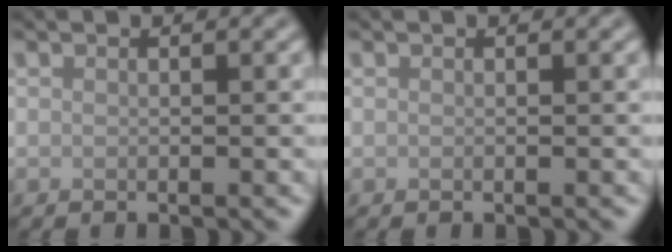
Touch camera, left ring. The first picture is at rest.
{"total": 0.0}